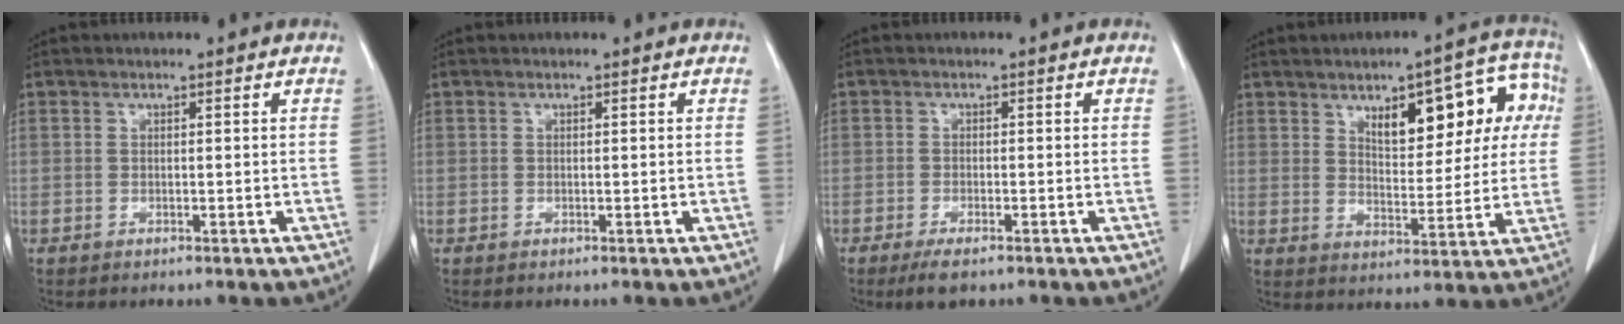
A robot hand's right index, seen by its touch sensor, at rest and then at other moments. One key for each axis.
{"total": 0.0}
{"total": 3.5, "fx": -2.5, "fy": 0.8, "fz": 2.3, "tx": -0.044, "ty": -0.006, "tz": -0.039}
{"total": 13.5, "fx": 4.9, "fy": 5.4, "fz": 11.4, "tx": -0.136, "ty": 0.033, "tz": 0.069}